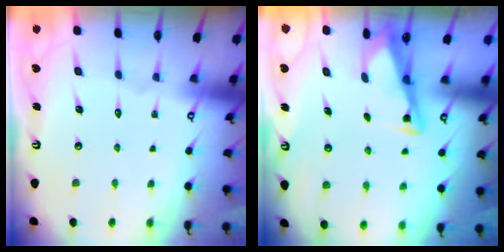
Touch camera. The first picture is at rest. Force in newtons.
{"total": 3.4, "press": 3.4, "slide": 0.4}